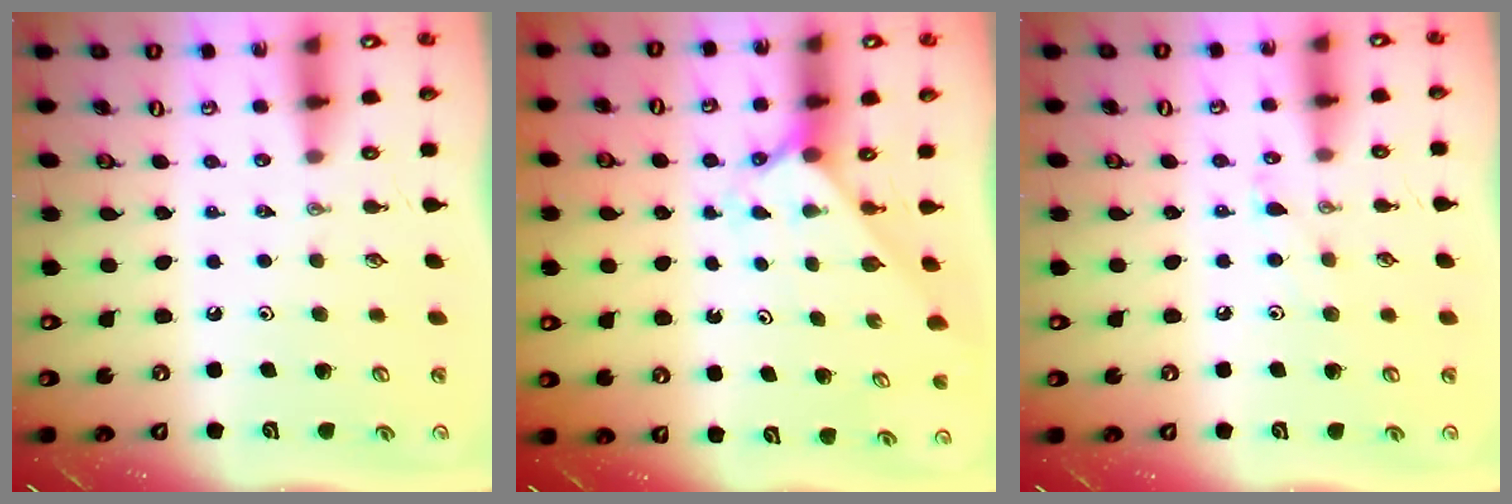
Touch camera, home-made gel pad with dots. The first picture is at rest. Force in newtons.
{"total": 2.1, "press": 2.1, "slide": 0.2}
{"total": 6.3, "press": 6.3, "slide": 0.6}